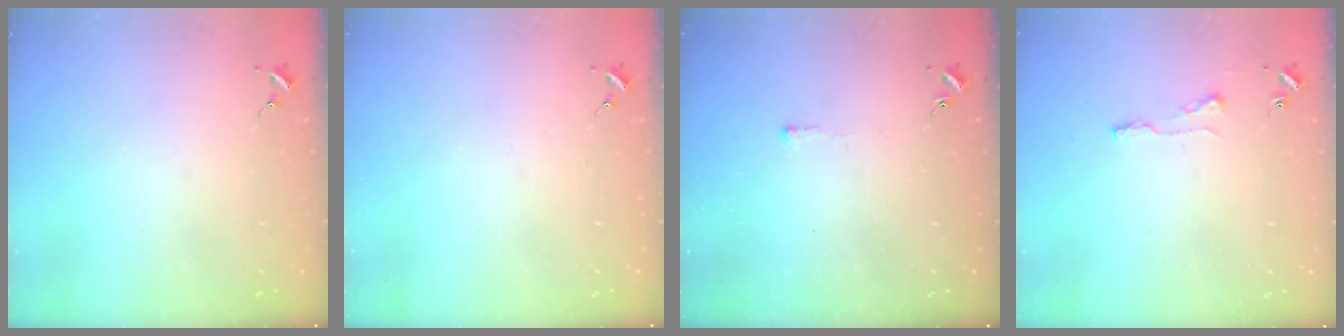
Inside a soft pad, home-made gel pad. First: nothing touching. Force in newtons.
{"total": 0.0}
{"total": 2.7, "press": 2.7, "slide": 0.4}
{"total": 4.3, "press": 4.3, "slide": 0.5}